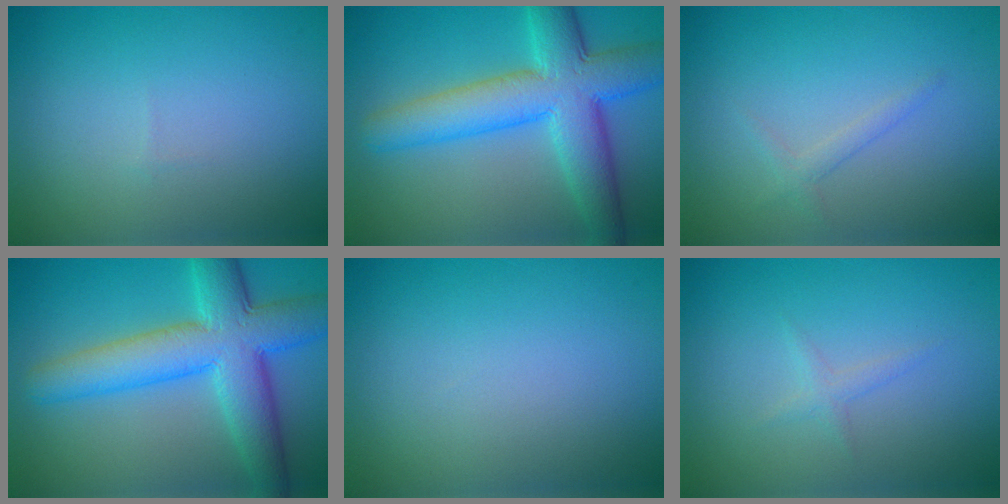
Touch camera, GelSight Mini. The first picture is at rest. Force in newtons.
{"total": 9.0, "press": 9.0, "slide": 0.2}
{"total": 1.1, "press": 1.1, "slide": 0.1}
{"total": 9.0, "press": 9.0, "slide": 0.2}
{"total": 0.0}
{"total": 0.5, "press": 0.5, "slide": 0.0}